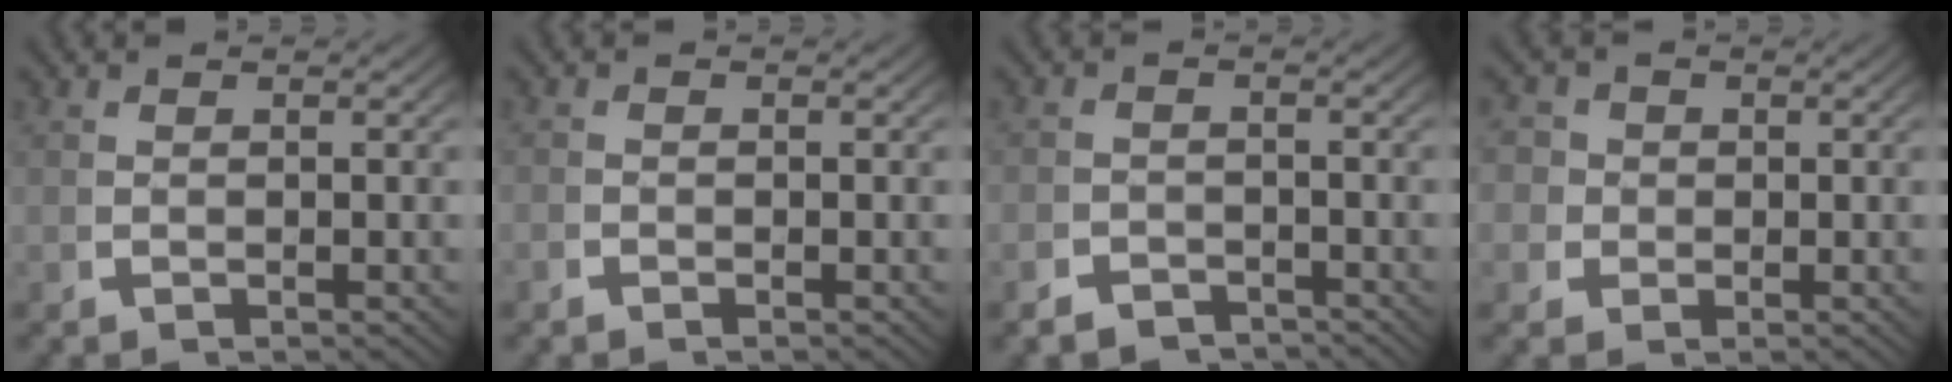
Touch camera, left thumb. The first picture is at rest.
{"total": 0.6, "force": [-0.5, 0.4, 0.0], "torque": [0.001, -0.005, -0.013]}
{"total": 2.7, "force": [-2.4, 1.1, 0.2], "torque": [-0.002, -0.014, -0.043]}
{"total": 5.2, "force": [0.5, 4.8, 1.7], "torque": [-0.041, -0.007, 0.000]}